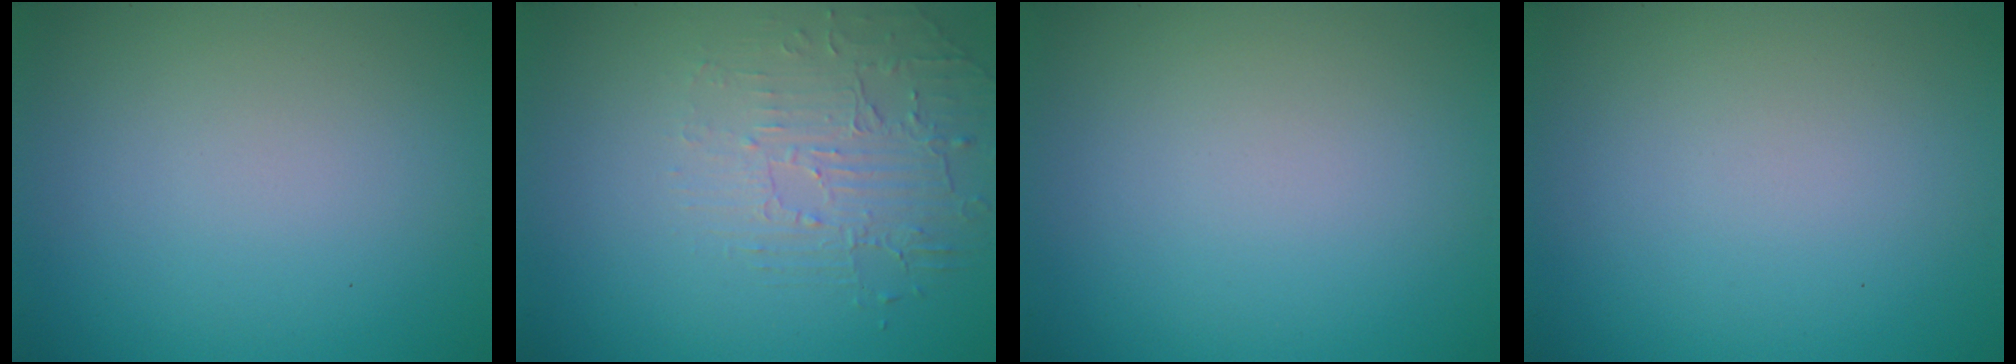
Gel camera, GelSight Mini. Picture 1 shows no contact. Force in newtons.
{"total": 2.1, "press": 1.3, "slide": 1.7}
{"total": 0.0}
{"total": 0.0}